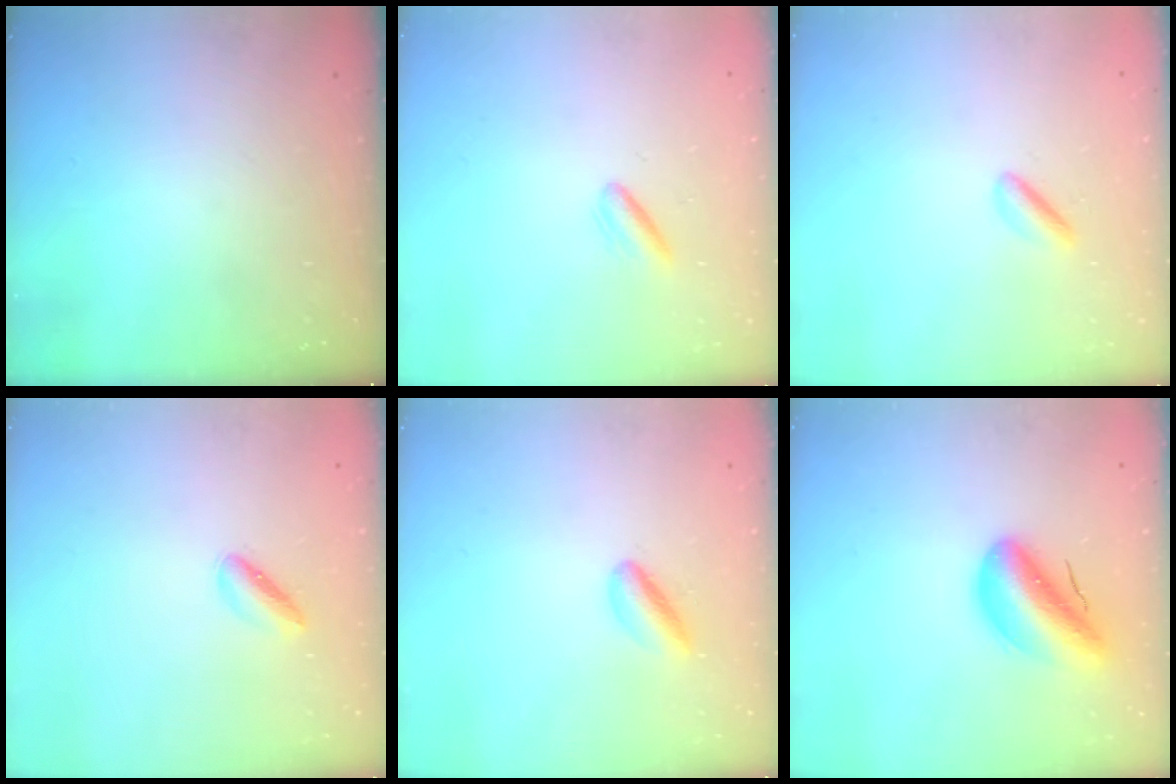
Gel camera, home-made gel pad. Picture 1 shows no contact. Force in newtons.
{"total": 2.7, "press": 2.6, "slide": 0.9}
{"total": 2.1, "press": 2.0, "slide": 0.7}
{"total": 2.1, "press": 2.1, "slide": 0.3}
{"total": 4.6, "press": 4.5, "slide": 1.2}
{"total": 10.7, "press": 10.4, "slide": 2.8}